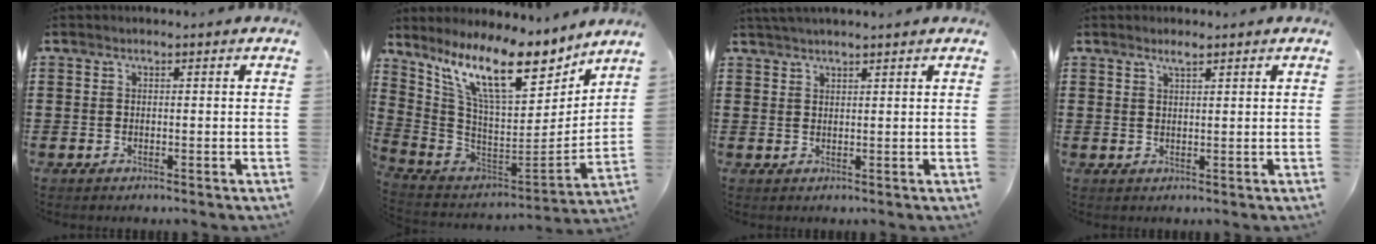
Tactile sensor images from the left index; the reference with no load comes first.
{"total": 15.2, "force": [9.8, 3.4, 11.1], "torque": [-0.246, -0.053, 0.169]}
{"total": 1.7, "force": [1.6, -0.2, 0.5], "torque": [-0.013, 0.001, 0.031]}
{"total": 1.8, "force": [1.4, 0.2, 1.2], "torque": [-0.025, 0.002, 0.025]}